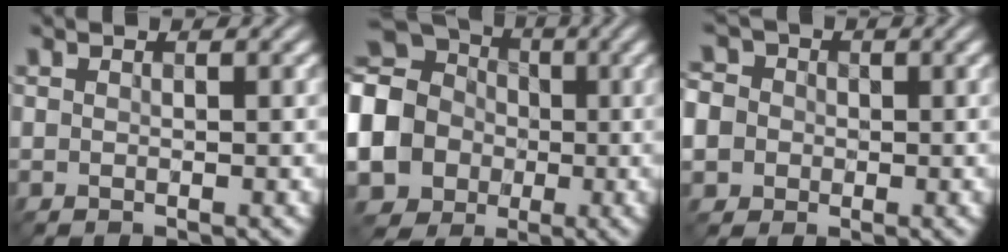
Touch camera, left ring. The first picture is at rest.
{"total": 19.4, "force": [-1.8, 18.1, 6.8], "torque": [-0.192, -0.004, -0.077]}
{"total": 8.4, "force": [-0.9, 7.8, 3.1], "torque": [-0.071, 0.018, -0.058]}